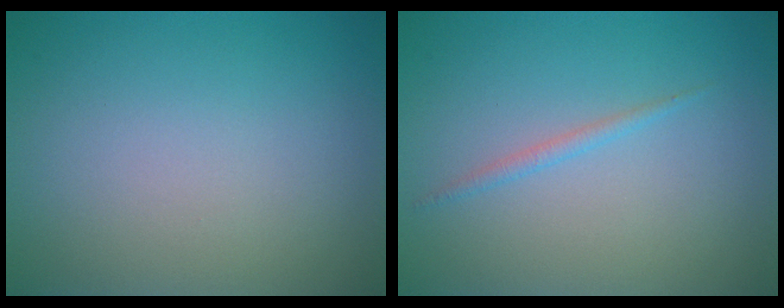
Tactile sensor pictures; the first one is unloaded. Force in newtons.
{"total": 0.9, "press": 0.9, "slide": 0.1}